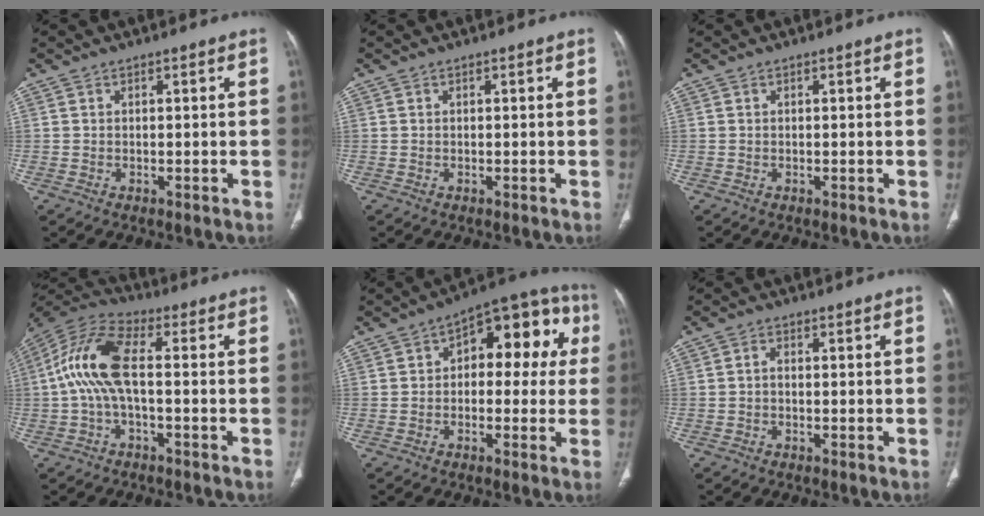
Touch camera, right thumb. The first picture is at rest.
{"total": 0.0}
{"total": 0.0}
{"total": 11.6, "force": [-0.4, 4.5, 10.7], "torque": [-0.238, 0.039, -0.015]}
{"total": 15.0, "force": [2.6, 8.3, 12.2], "torque": [-0.101, 0.042, 0.024]}
{"total": 0.8, "force": [-0.2, 0.5, 0.6], "torque": [-0.008, 0.002, -0.007]}